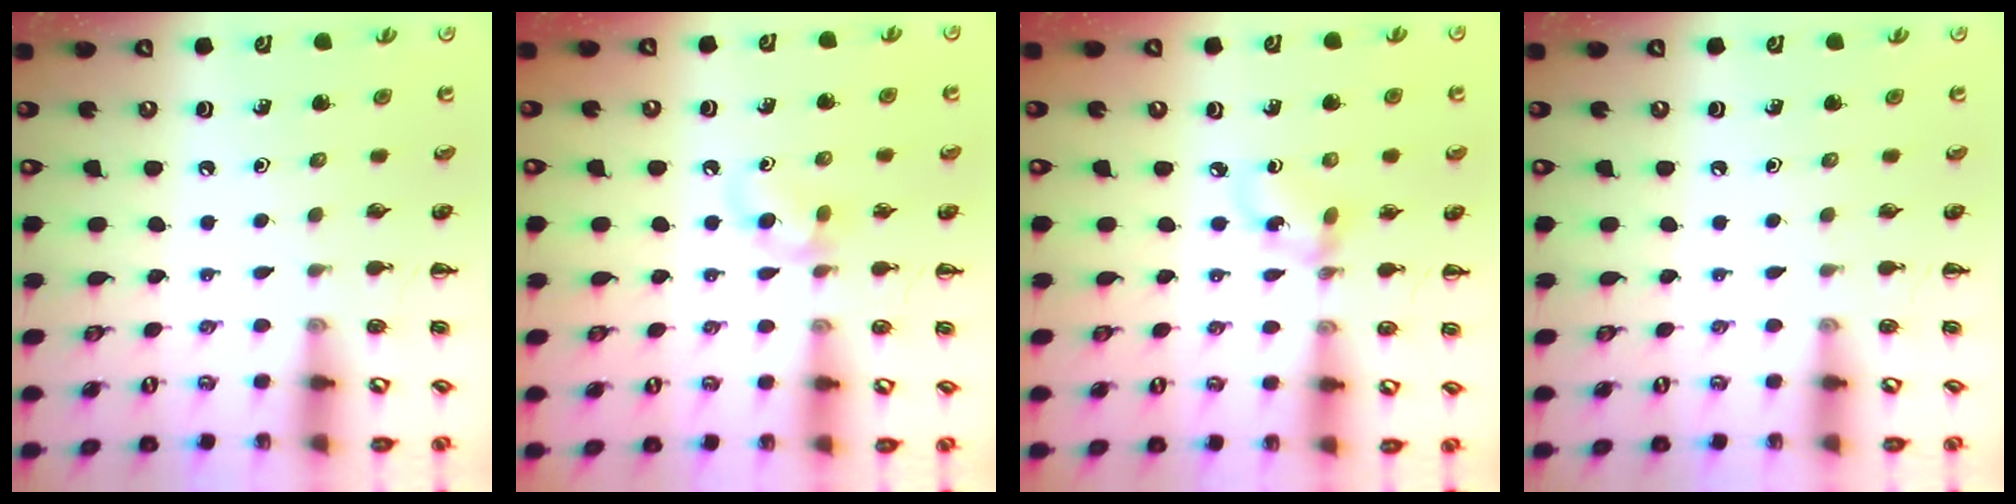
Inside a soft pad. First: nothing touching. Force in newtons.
{"total": 5.3, "press": 5.0, "slide": 1.8}
{"total": 4.0, "press": 3.9, "slide": 0.7}
{"total": 0.0}